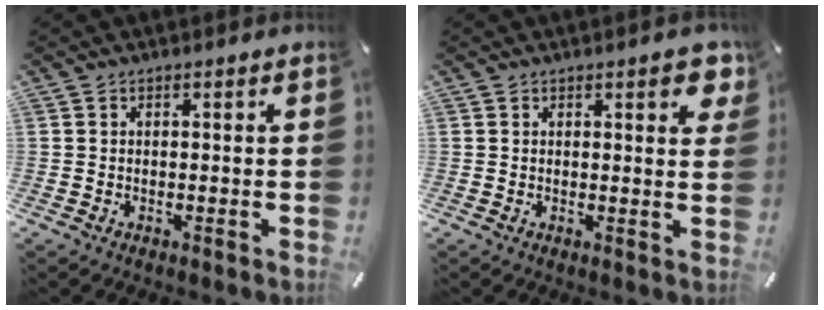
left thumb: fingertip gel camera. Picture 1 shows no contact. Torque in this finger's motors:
{"motor_torque": [0.72, 1.17, 0.43, -0.38, 0.12]}